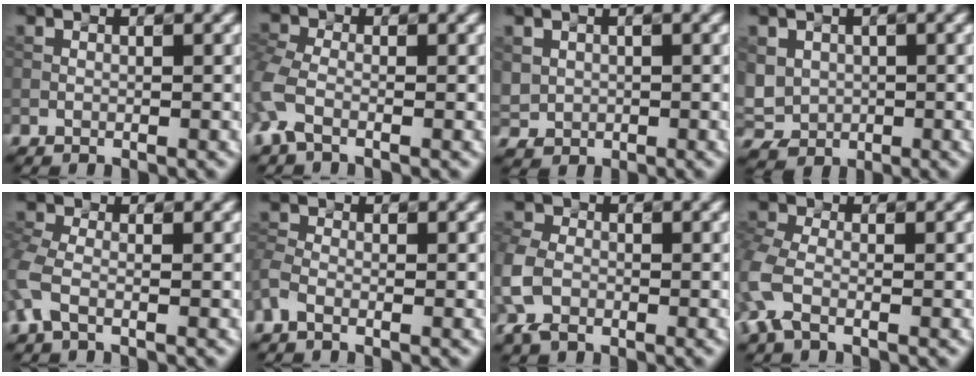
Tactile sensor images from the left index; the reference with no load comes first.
{"total": 3.2, "force": [-1.4, 1.9, 2.1], "torque": [-0.061, 0.001, -0.041]}
{"total": 1.8, "force": [0.5, 1.7, 0.1], "torque": [-0.007, 0.000, 0.012]}
{"total": 3.6, "force": [0.5, 3.4, 1.2], "torque": [-0.037, 0.001, 0.018]}
{"total": 2.9, "force": [-1.1, 1.6, 2.1], "torque": [-0.063, 0.002, -0.035]}
{"total": 1.8, "force": [-1.2, 1.0, 1.0], "torque": [-0.032, 0.001, -0.037]}
{"total": 5.1, "force": [-2.0, 3.5, 3.0], "torque": [-0.087, -0.006, -0.050]}
{"total": 3.8, "force": [-1.6, 2.3, 2.5], "torque": [-0.076, 0.000, -0.044]}